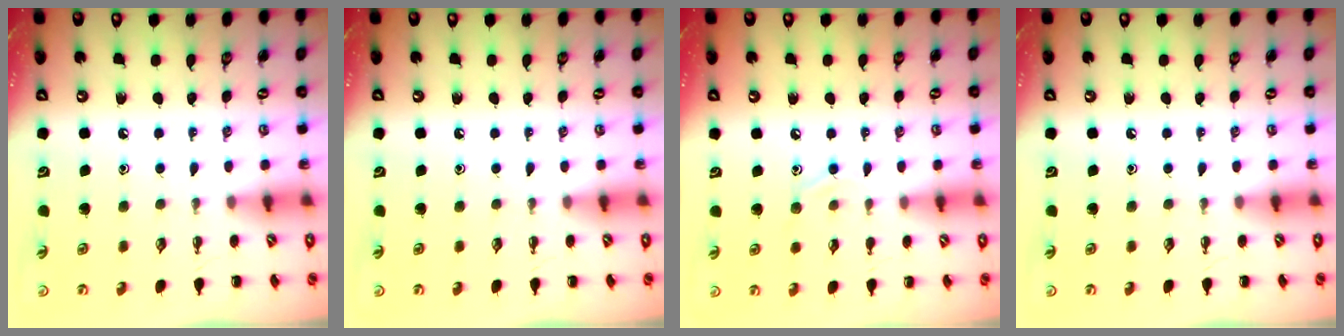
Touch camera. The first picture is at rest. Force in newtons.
{"total": 0.0}
{"total": 6.2, "press": 6.0, "slide": 1.7}
{"total": 0.0}